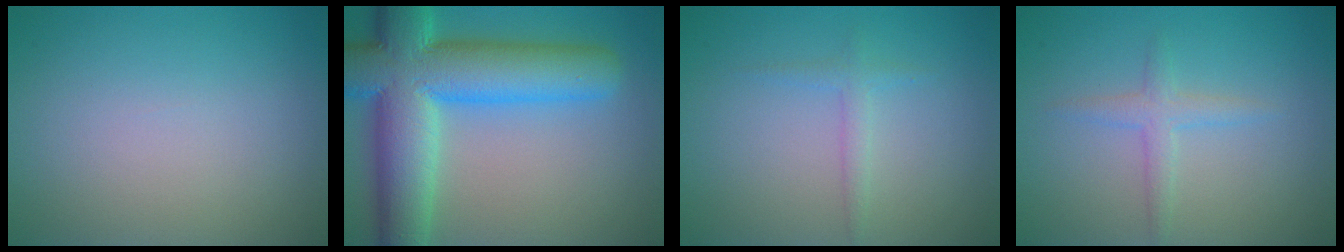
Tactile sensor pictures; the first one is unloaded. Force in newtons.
{"total": 12.8, "press": 12.8, "slide": 0.5}
{"total": 1.3, "press": 1.3, "slide": 0.1}
{"total": 1.9, "press": 1.9, "slide": 0.1}